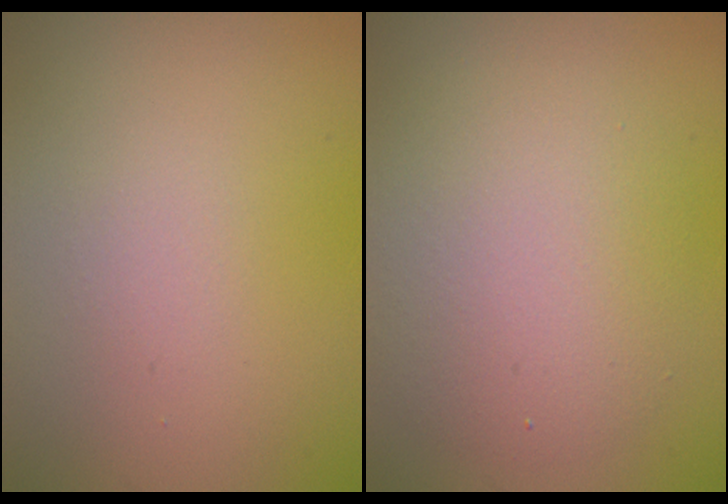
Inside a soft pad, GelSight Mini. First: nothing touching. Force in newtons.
{"total": 5.4, "press": 5.3, "slide": 0.4}